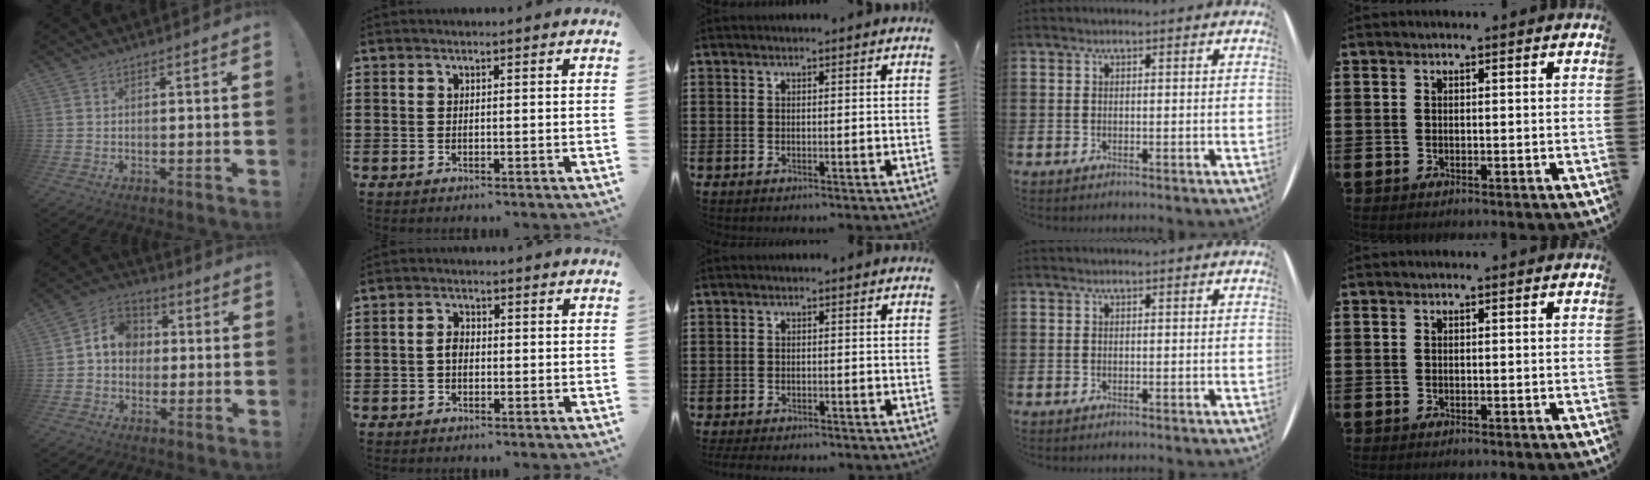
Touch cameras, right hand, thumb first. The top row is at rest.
{"thumb": {"total": 9.2, "force": [0.5, 8.2, 4.2], "torque": [-0.060, 0.015, 0.017]}, "index": {"total": 2.3, "force": [-0.4, 1.5, 1.7], "torque": [-0.033, 0.004, -0.008]}, "middle": {"total": 1.3, "force": [-1.3, 0.2, 0.1], "torque": [-0.006, 0.000, -0.027]}}